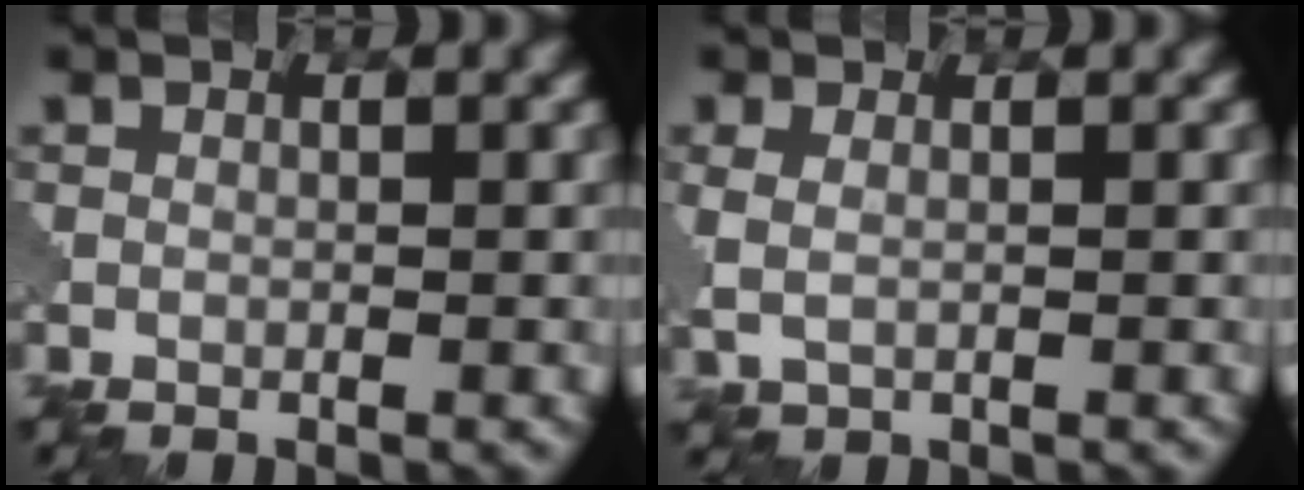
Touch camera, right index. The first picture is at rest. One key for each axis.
{"total": 2.0, "fx": 0.3, "fy": 1.1, "fz": 1.6, "tx": -0.040, "ty": -0.002, "tz": 0.008}